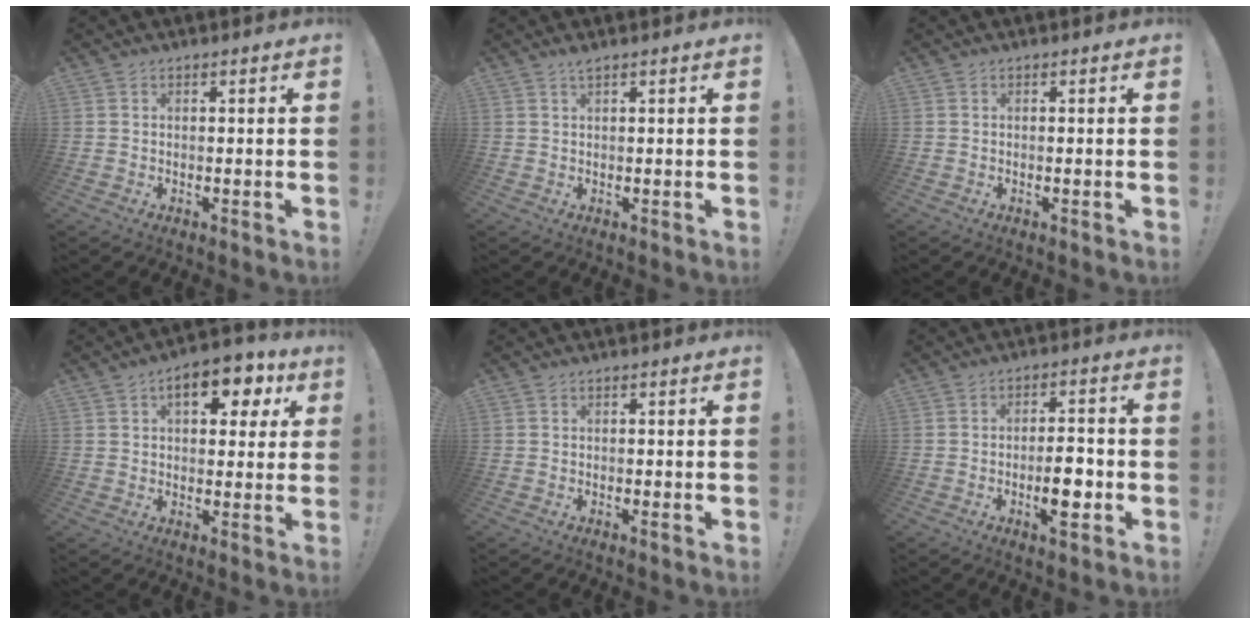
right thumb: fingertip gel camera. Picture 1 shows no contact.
{"total": 0.9, "force": [0.8, -0.1, 0.1], "torque": [-0.002, 0.000, 0.014]}
{"total": 0.0}
{"total": 10.3, "force": [4.2, 5.6, 7.6], "torque": [-0.096, -0.010, 0.066]}
{"total": 1.0, "force": [0.0, -0.4, 0.9], "torque": [-0.021, 0.001, -0.001]}
{"total": 8.5, "force": [-2.7, 3.0, 7.5], "torque": [-0.112, 0.004, -0.049]}